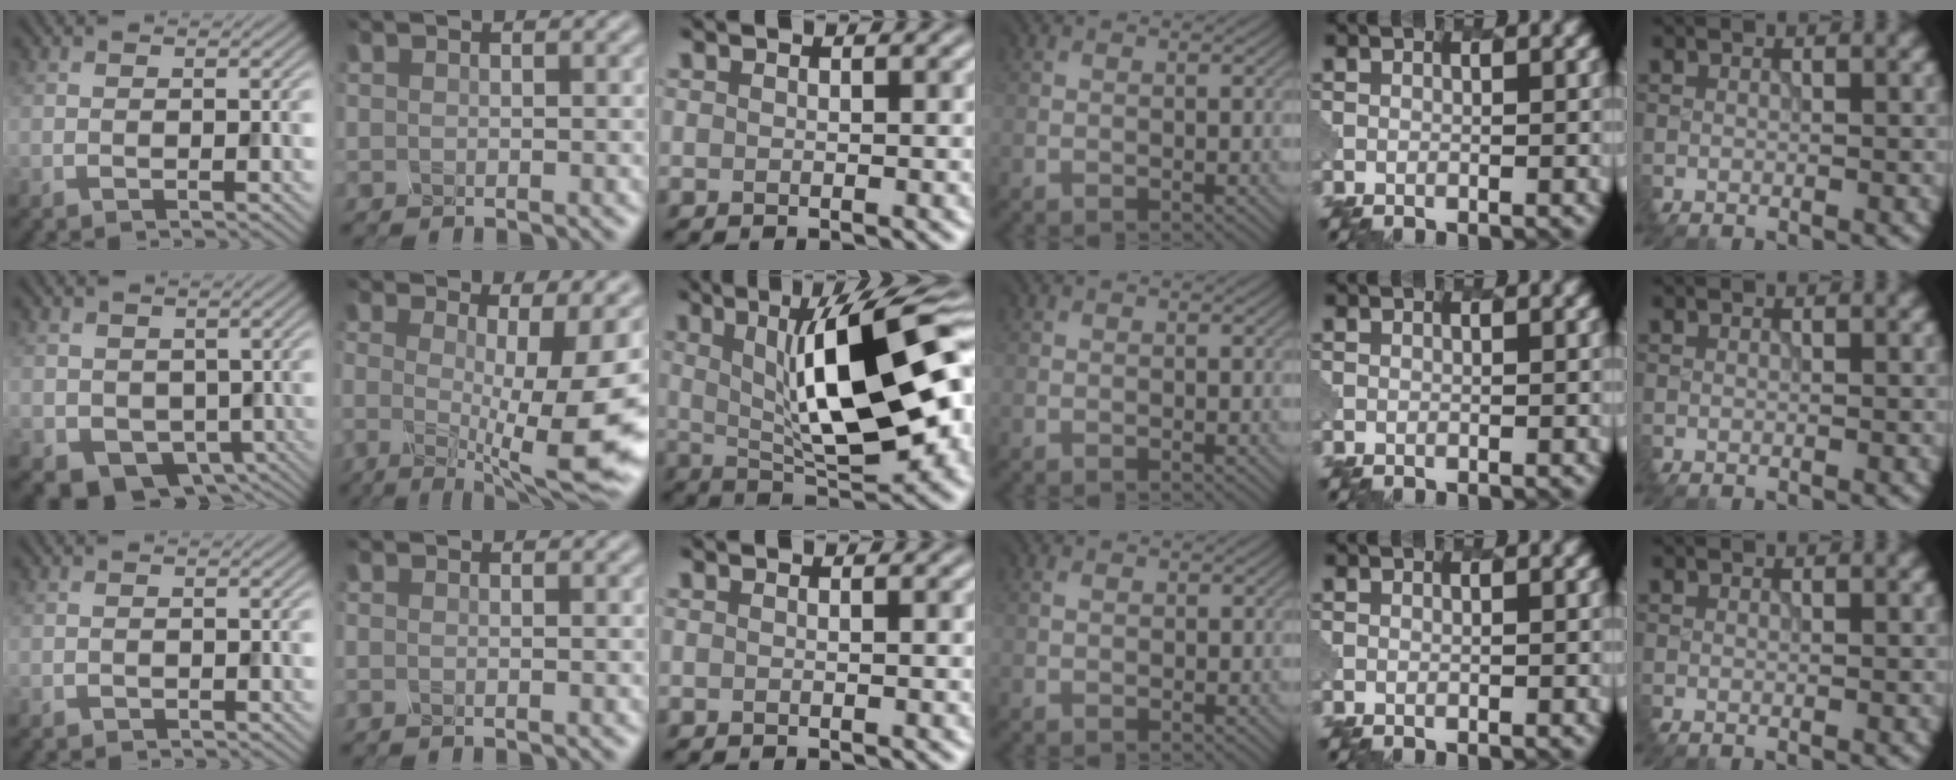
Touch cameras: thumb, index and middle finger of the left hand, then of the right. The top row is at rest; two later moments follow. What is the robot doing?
{"motion": "disassemble", "object": "battery cover"}